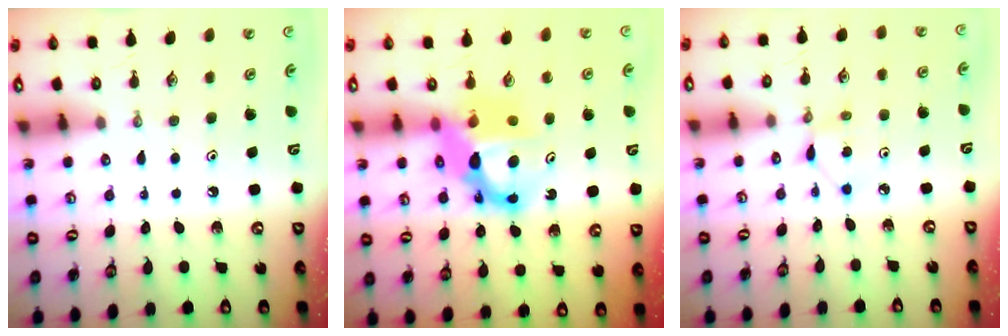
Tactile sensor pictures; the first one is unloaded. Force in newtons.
{"total": 12.9, "press": 12.8, "slide": 1.5}
{"total": 2.8, "press": 2.8, "slide": 0.3}